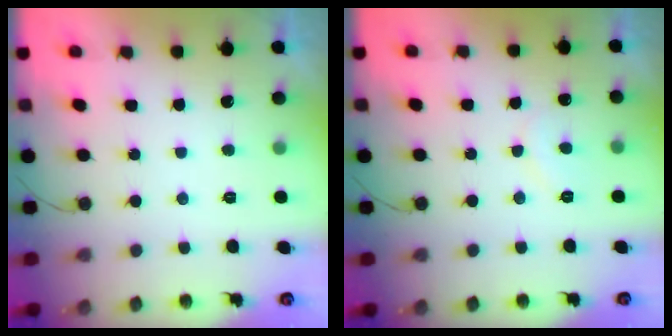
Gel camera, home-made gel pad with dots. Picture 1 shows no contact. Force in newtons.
{"total": 6.5, "press": 6.4, "slide": 0.6}